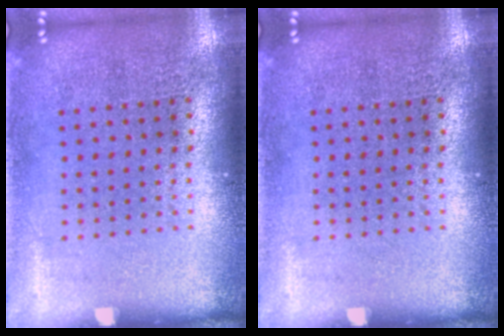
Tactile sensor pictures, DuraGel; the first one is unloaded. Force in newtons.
{"total": 0.0}